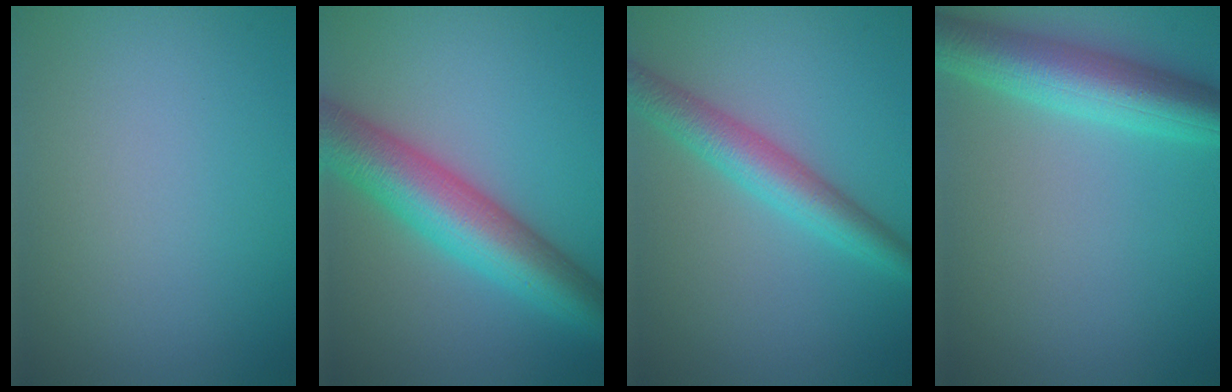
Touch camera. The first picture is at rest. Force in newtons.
{"total": 9.0, "press": 9.0, "slide": 0.2}
{"total": 4.5, "press": 4.5, "slide": 0.1}
{"total": 6.5, "press": 6.5, "slide": 0.1}